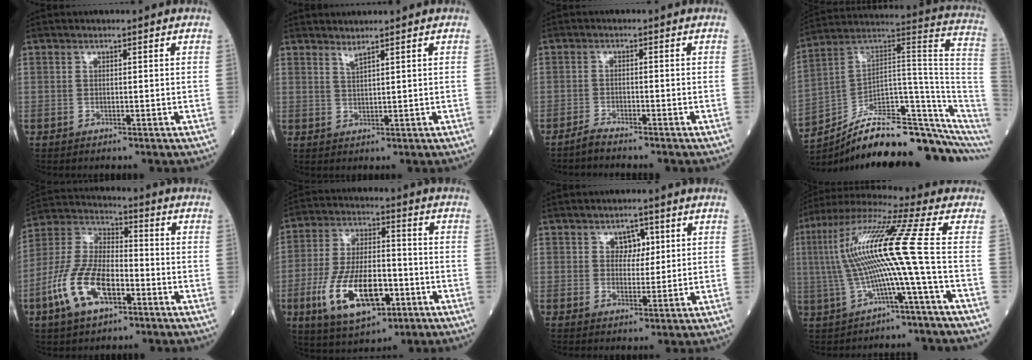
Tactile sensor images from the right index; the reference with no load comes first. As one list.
[{"total": 1.4, "force": [1.2, -0.4, 0.6], "torque": [-0.015, -0.012, 0.025]}, {"total": 2.0, "force": [-1.9, -0.2, 0.5], "torque": [-0.016, -0.006, -0.037]}, {"total": 22.6, "force": [-16.7, 4.4, 14.6], "torque": [-0.136, 0.066, -0.249]}, {"total": 12.9, "force": [-5.3, 5.8, 10.3], "torque": [-0.234, 0.008, -0.103]}, {"total": 14.9, "force": [-5.3, 6.2, 12.5], "torque": [-0.248, -0.003, -0.088]}, {"total": 3.4, "force": [1.4, 2.3, 2.1], "torque": [-0.024, 0.003, 0.022]}, {"total": 13.8, "force": [-0.5, -1.7, 13.7], "torque": [-0.273, 0.028, -0.016]}]